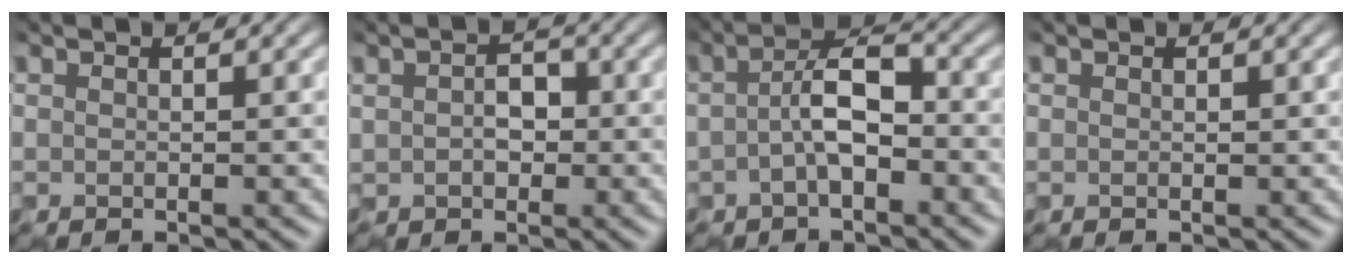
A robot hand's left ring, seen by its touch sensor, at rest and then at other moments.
{"total": 2.2, "force": [0.0, 1.7, 1.4], "torque": [-0.024, 0.010, -0.003]}
{"total": 3.7, "force": [-0.7, 1.5, 3.3], "torque": [-0.061, 0.014, -0.021]}
{"total": 0.0}